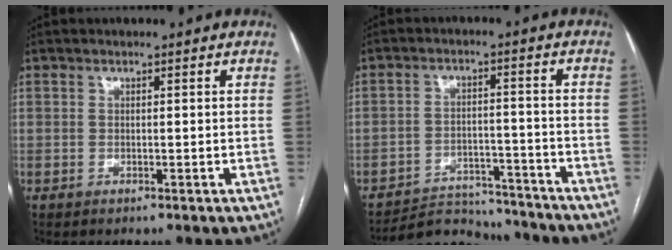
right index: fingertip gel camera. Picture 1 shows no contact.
{"total": 11.9, "force": [-11.6, 2.4, 1.1], "torque": [-0.009, 0.010, -0.171]}